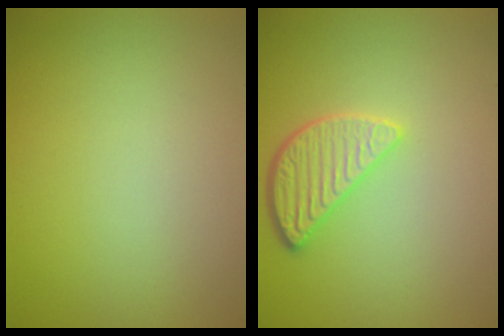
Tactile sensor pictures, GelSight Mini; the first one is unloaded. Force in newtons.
{"total": 3.4, "press": 2.9, "slide": 1.8}